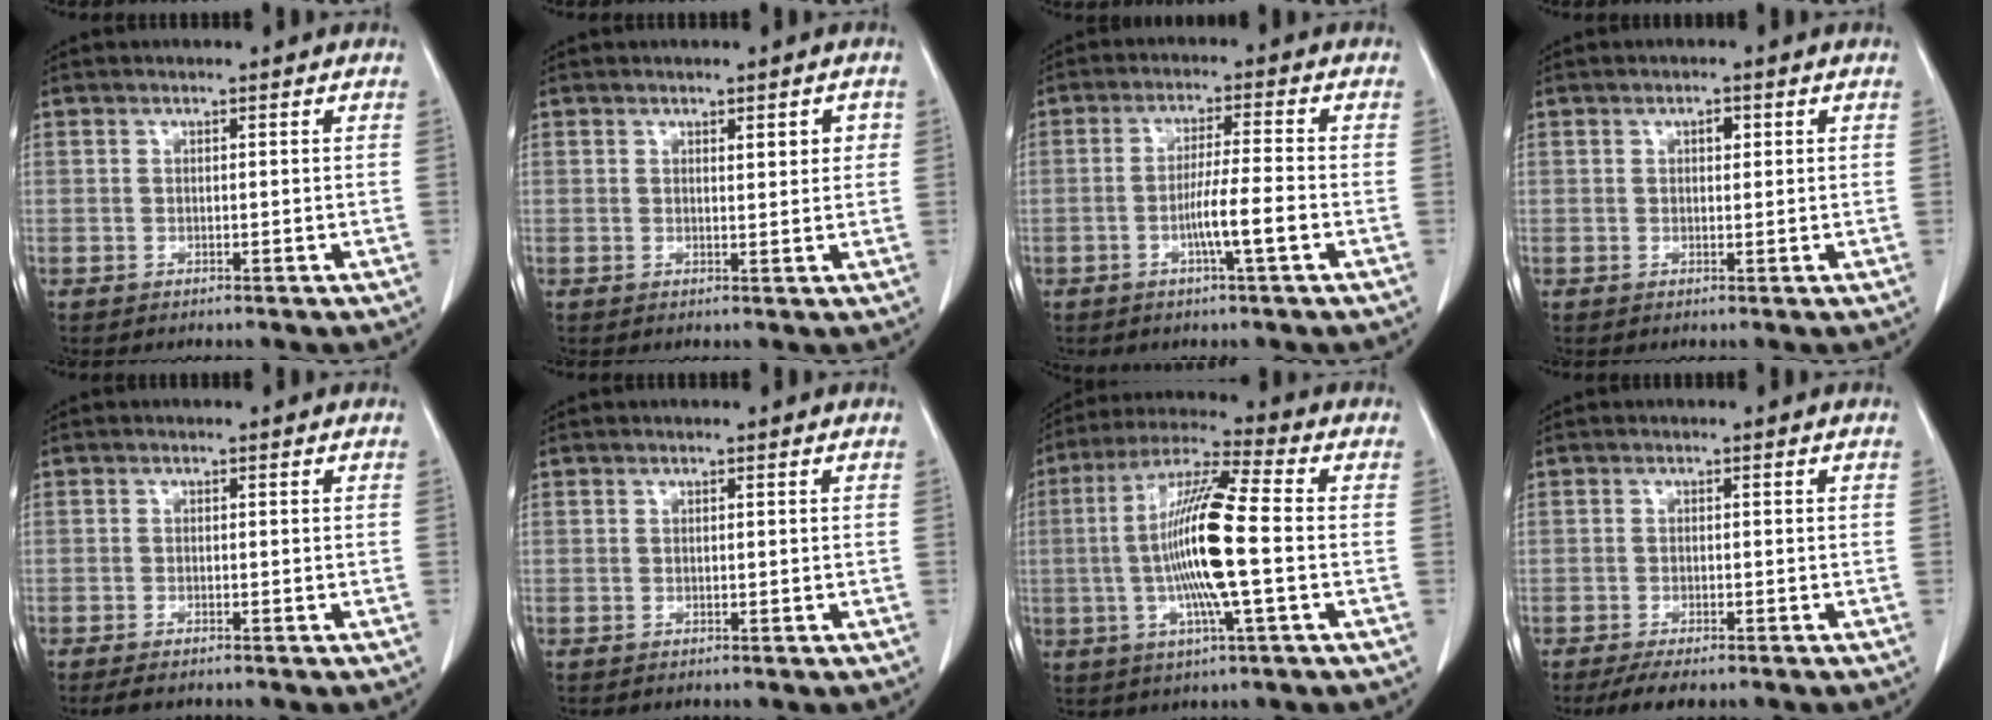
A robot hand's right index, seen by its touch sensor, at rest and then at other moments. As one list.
[{"total": 2.5, "force": [0.9, 0.9, 2.2], "torque": [-0.028, 0.001, 0.015]}, {"total": 5.8, "force": [-2.0, -0.5, 5.4], "torque": [-0.097, -0.002, -0.035]}, {"total": 1.4, "force": [0.5, 0.7, 1.1], "torque": [-0.016, 0.001, 0.007]}, {"total": 2.5, "force": [-2.1, 0.5, 1.3], "torque": [-0.023, -0.007, -0.026]}, {"total": 0.0}, {"total": 14.0, "force": [-1.2, 0.5, 13.9], "torque": [-0.268, 0.003, -0.029]}, {"total": 4.6, "force": [-3.6, 1.4, 2.5], "torque": [-0.037, -0.008, -0.052]}]